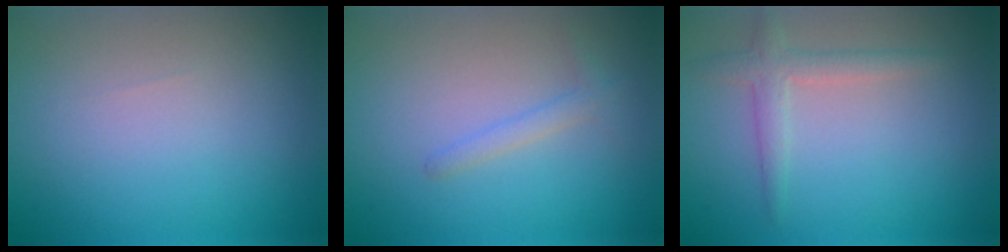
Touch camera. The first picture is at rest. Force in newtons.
{"total": 1.3, "press": 1.3, "slide": 0.0}
{"total": 2.3, "press": 2.3, "slide": 0.1}